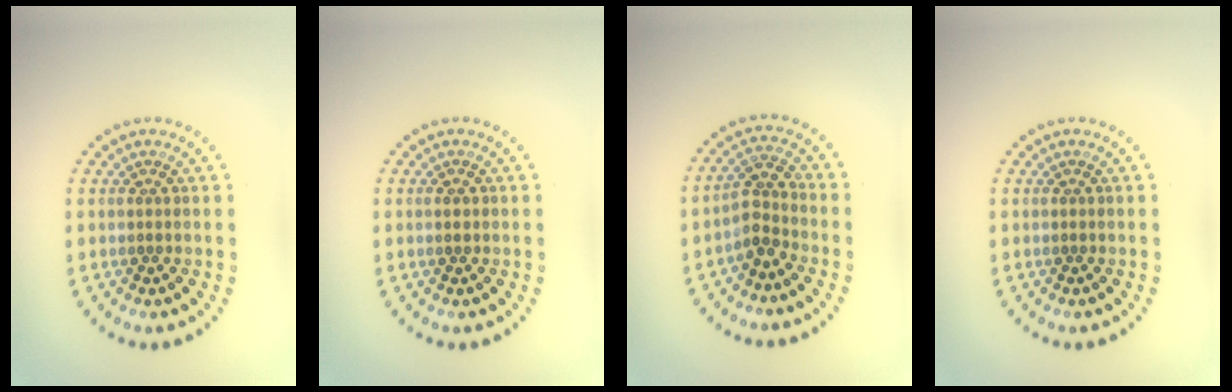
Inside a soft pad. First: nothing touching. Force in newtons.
{"total": 1.1, "press": 1.1, "slide": 0.0}
{"total": 2.4, "press": 1.9, "slide": 1.5}
{"total": 0.0}